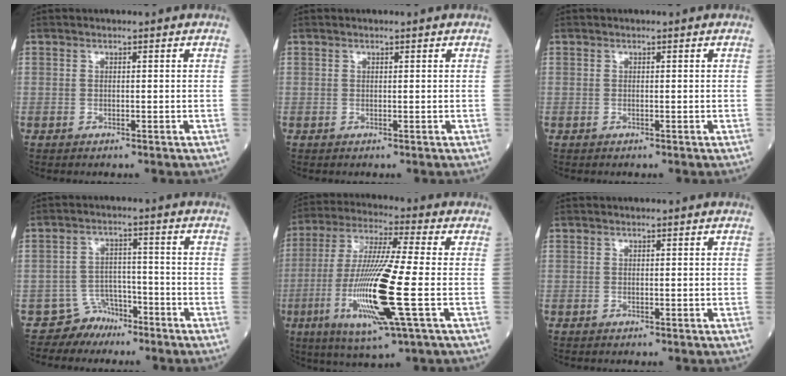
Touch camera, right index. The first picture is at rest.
{"total": 0.0}
{"total": 0.0}
{"total": 4.6, "force": [-3.7, 2.5, -0.6], "torque": [0.017, 0.013, -0.063]}
{"total": 17.4, "force": [-4.0, 0.6, 16.9], "torque": [-0.352, -0.020, -0.078]}
{"total": 0.0}